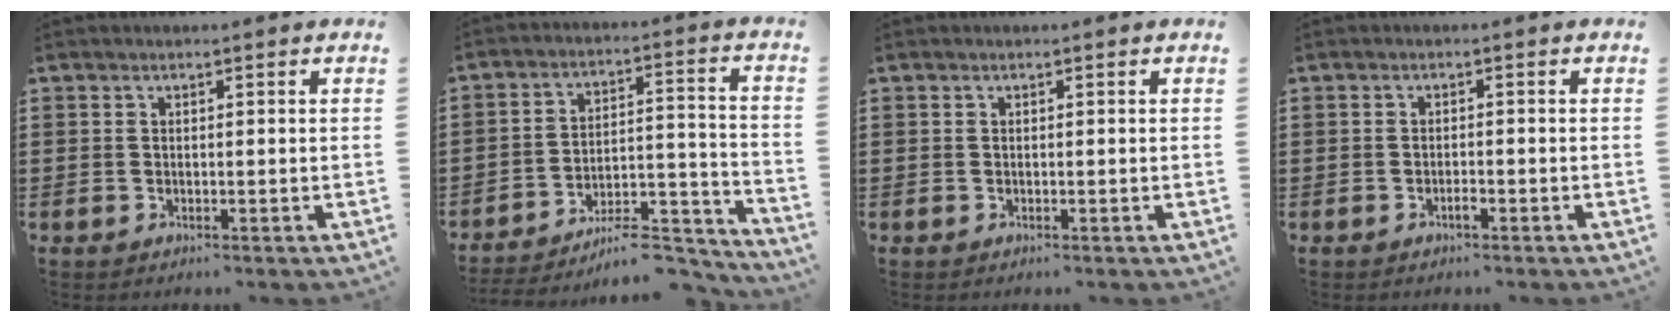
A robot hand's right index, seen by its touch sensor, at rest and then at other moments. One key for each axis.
{"total": 8.8, "fx": -7.8, "fy": 2.0, "fz": 3.6, "tx": -0.041, "ty": 0.025, "tz": -0.147}
{"total": 0.0}
{"total": 1.4, "fx": -0.8, "fy": 0.3, "fz": 1.0, "tx": -0.023, "ty": -0.004, "tz": -0.014}